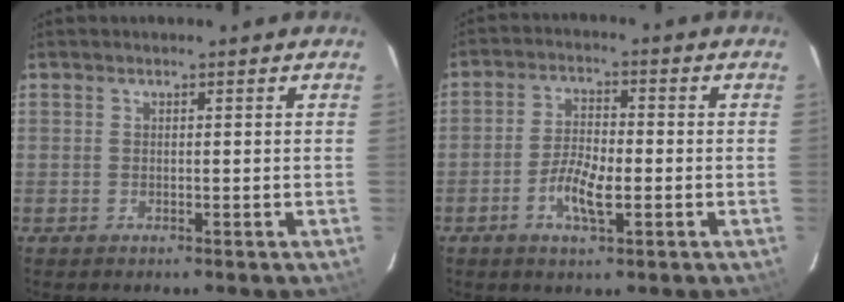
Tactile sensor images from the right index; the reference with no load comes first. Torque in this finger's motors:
{"motor_torque": [0.11, -0.15, 0.30, 0.05]}